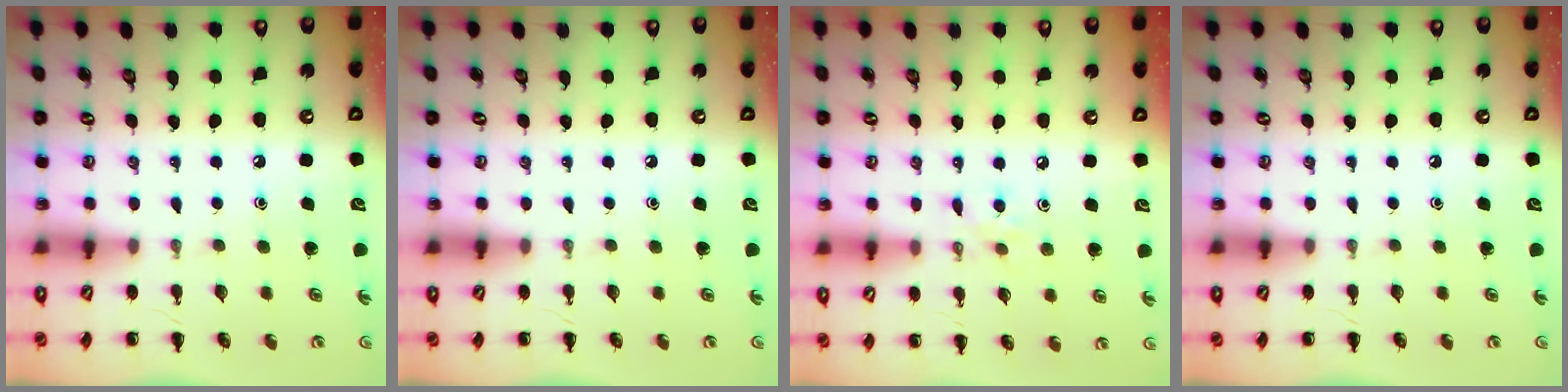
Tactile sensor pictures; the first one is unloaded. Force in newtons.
{"total": 0.0}
{"total": 6.1, "press": 5.7, "slide": 2.0}
{"total": 0.0}